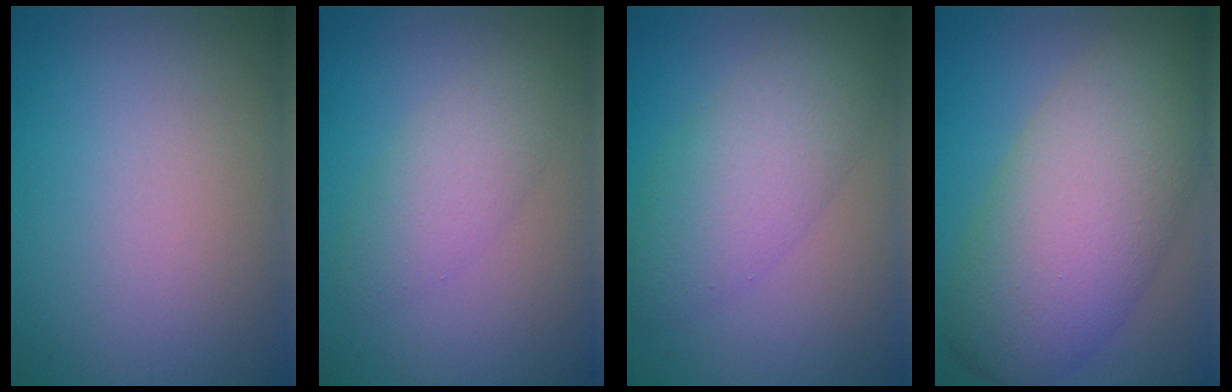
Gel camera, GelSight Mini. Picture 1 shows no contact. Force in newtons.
{"total": 3.0, "press": 3.0, "slide": 0.1}
{"total": 5.4, "press": 5.4, "slide": 0.2}
{"total": 10.5, "press": 10.4, "slide": 0.7}